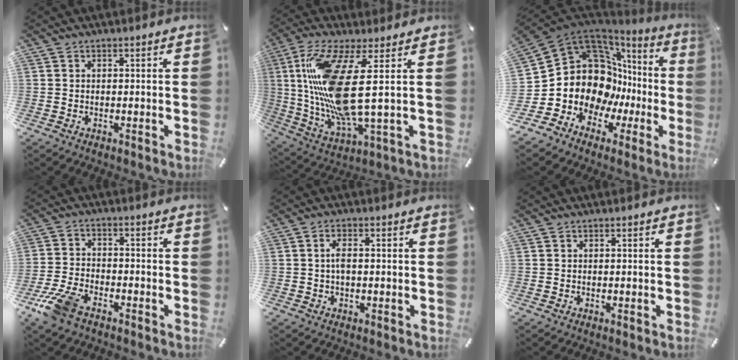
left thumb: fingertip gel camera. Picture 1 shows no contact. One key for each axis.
{"total": 20.2, "fx": 3.7, "fy": 5.2, "fz": 19.2, "tx": -0.417, "ty": -0.031, "tz": 0.053}
{"total": 15.6, "fx": 2.3, "fy": 13.5, "fz": 7.5, "tx": -0.141, "ty": -0.061, "tz": 0.058}
{"total": 8.2, "fx": -5.4, "fy": 3.7, "fz": 4.9, "tx": -0.122, "ty": 0.008, "tz": -0.107}
{"total": 2.9, "fx": 0.0, "fy": 1.2, "fz": 2.6, "tx": -0.050, "ty": 0.002, "tz": -0.001}
{"total": 0.0}